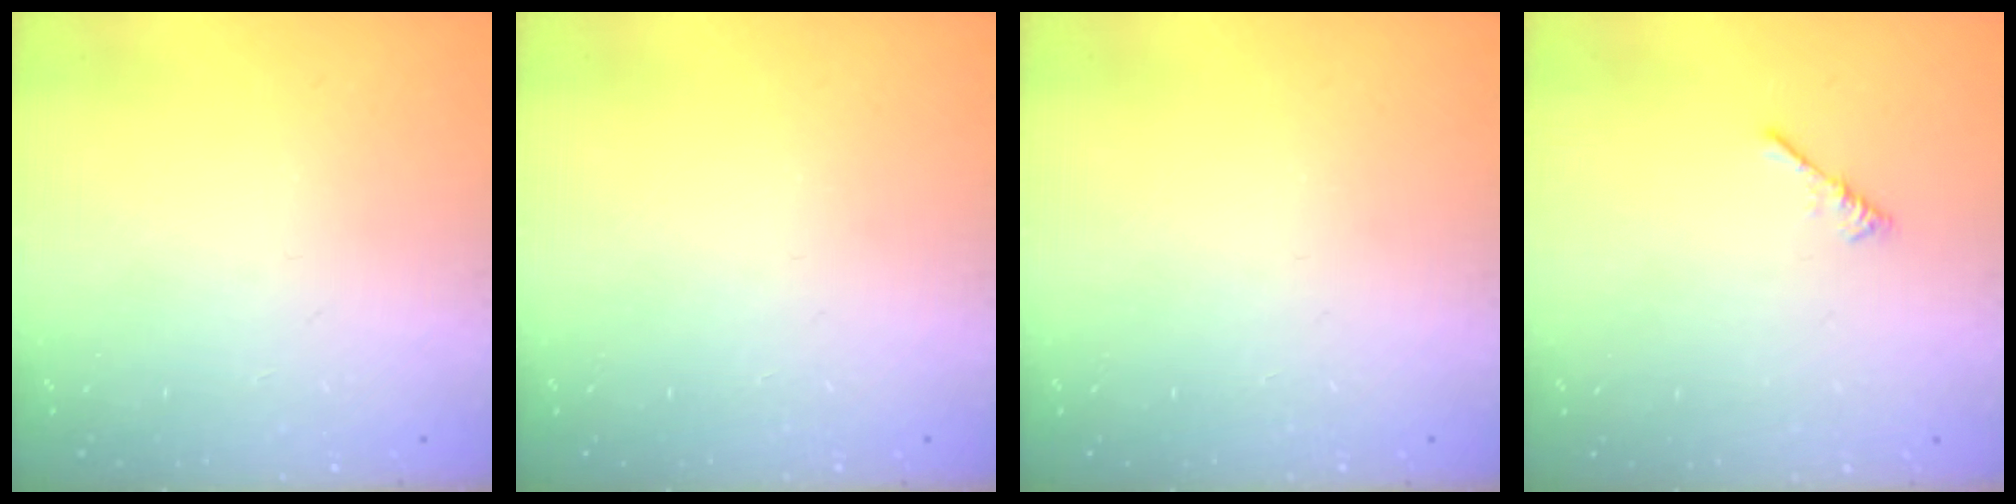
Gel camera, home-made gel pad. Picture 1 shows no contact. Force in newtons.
{"total": 0.0}
{"total": 0.0}
{"total": 0.0}